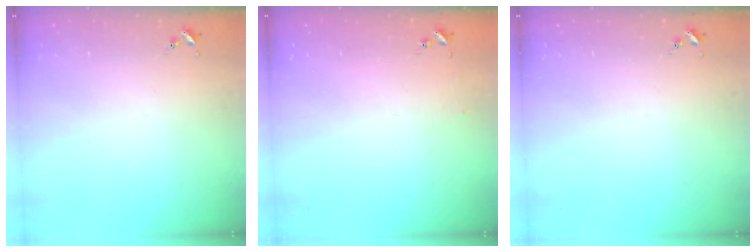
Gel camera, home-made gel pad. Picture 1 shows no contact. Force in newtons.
{"total": 3.6, "press": 3.6, "slide": 0.3}
{"total": 0.0}